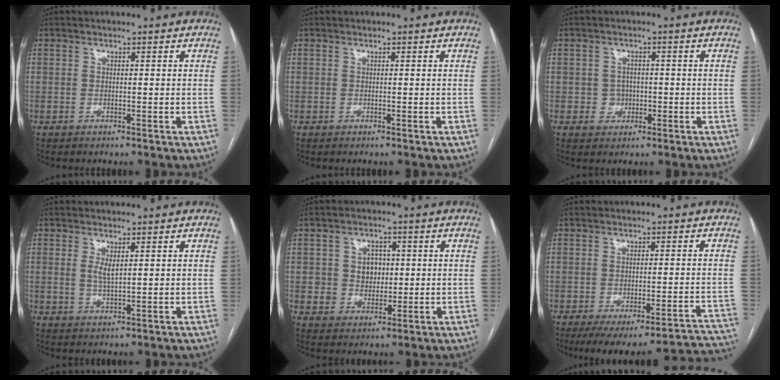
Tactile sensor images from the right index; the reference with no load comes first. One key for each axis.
{"total": 0.0}
{"total": 2.8, "fx": -0.5, "fy": 2.6, "fz": 0.8, "tx": -0.004, "ty": 0.007, "tz": -0.004}
{"total": 2.5, "fx": 0.8, "fy": 0.6, "fz": 2.3, "tx": -0.050, "ty": -0.006, "tz": 0.018}
{"total": 5.2, "fx": 0.7, "fy": 4.6, "fz": 2.4, "tx": -0.037, "ty": 0.010, "tz": 0.018}
{"total": 19.8, "fx": -18.5, "fy": 1.2, "fz": 6.8, "tx": -0.030, "ty": -0.003, "tz": -0.228}